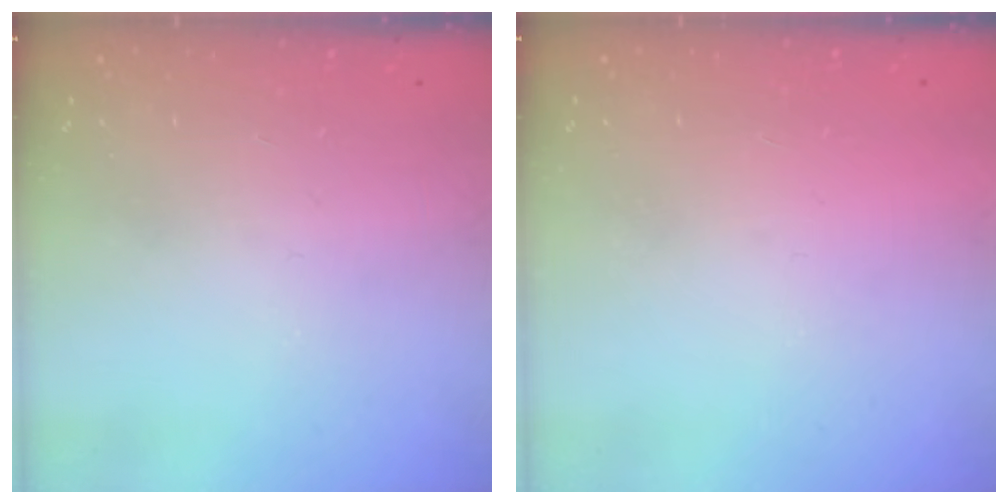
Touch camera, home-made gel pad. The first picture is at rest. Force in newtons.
{"total": 1.5, "press": 1.5, "slide": 0.1}